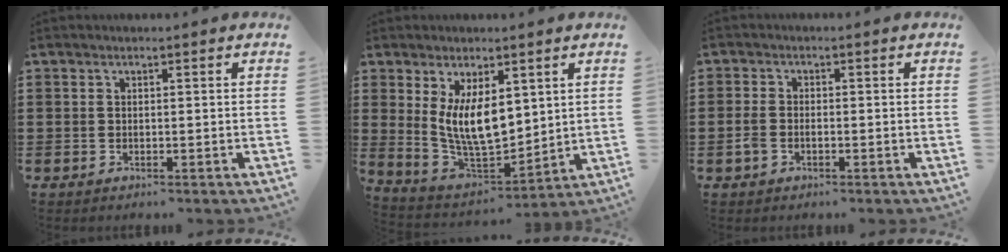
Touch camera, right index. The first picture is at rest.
{"total": 8.6, "force": [2.5, 4.2, 7.1], "torque": [-0.152, -0.017, 0.043]}
{"total": 2.1, "force": [-0.9, 1.2, 1.4], "torque": [-0.043, -0.004, -0.022]}